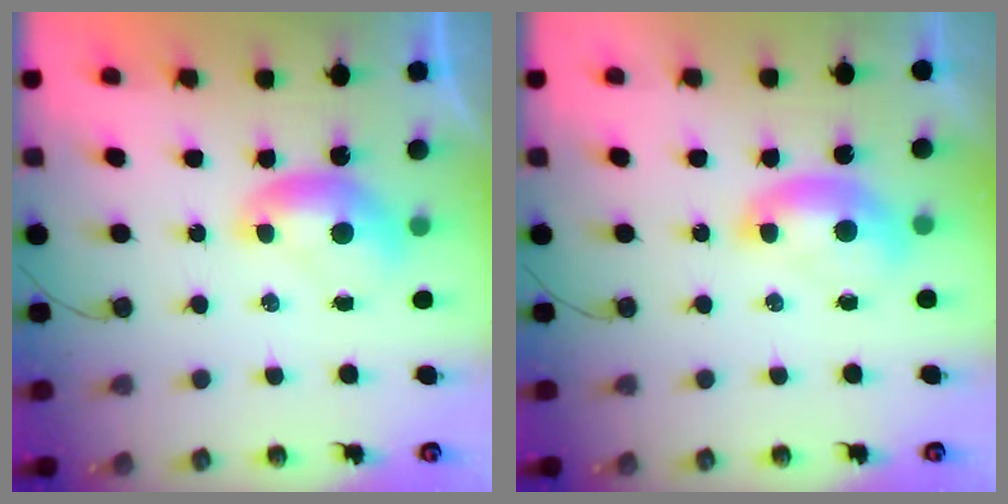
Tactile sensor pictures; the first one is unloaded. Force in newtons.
{"total": 1.6, "press": 1.5, "slide": 0.3}